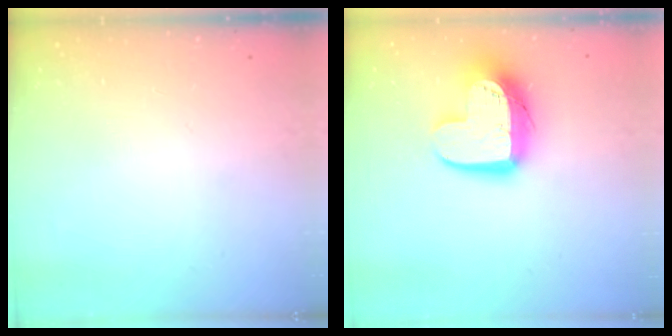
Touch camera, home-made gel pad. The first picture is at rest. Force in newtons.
{"total": 13.9, "press": 13.9, "slide": 1.0}